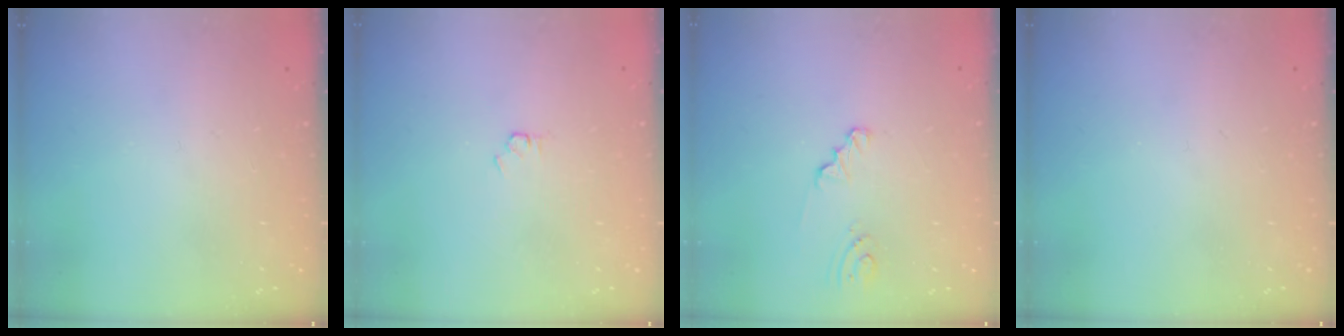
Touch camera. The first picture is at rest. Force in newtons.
{"total": 1.5, "press": 1.5, "slide": 0.2}
{"total": 1.9, "press": 1.9, "slide": 0.3}
{"total": 0.0}